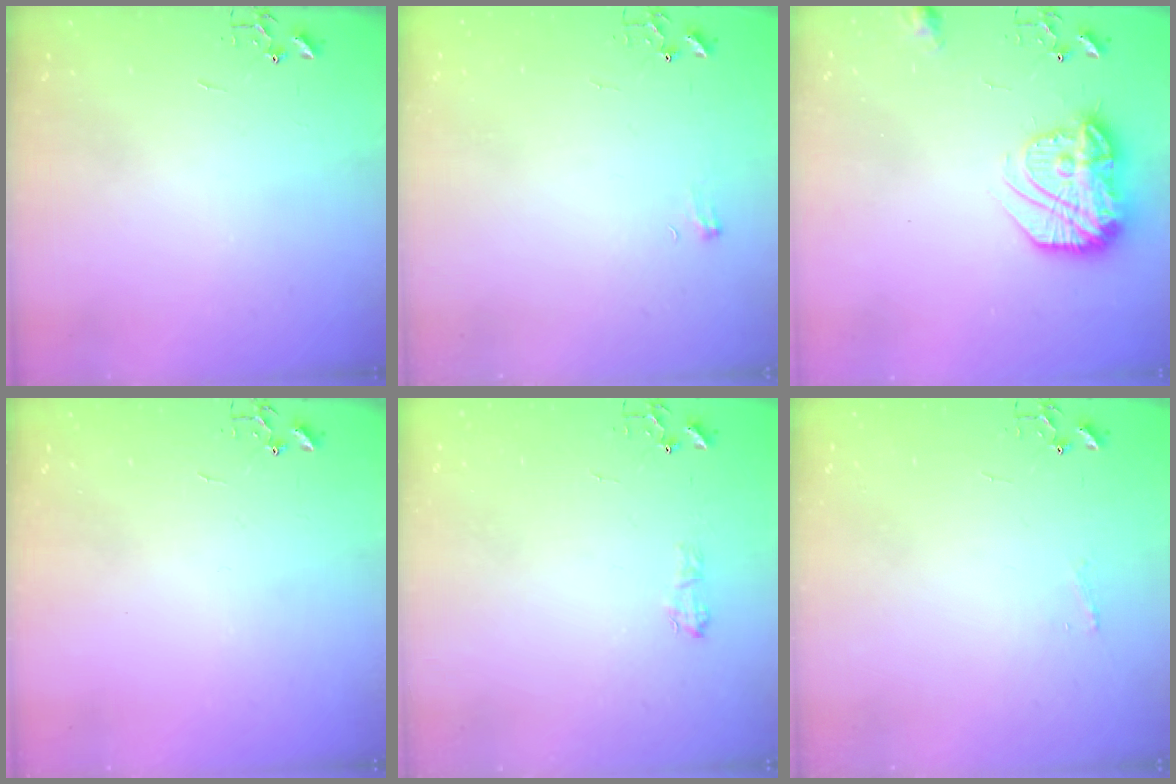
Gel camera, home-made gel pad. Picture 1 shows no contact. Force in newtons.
{"total": 4.7, "press": 4.7, "slide": 0.5}
{"total": 18.4, "press": 18.3, "slide": 1.4}
{"total": 0.0}
{"total": 6.3, "press": 6.3, "slide": 0.8}
{"total": 3.7, "press": 3.6, "slide": 0.5}